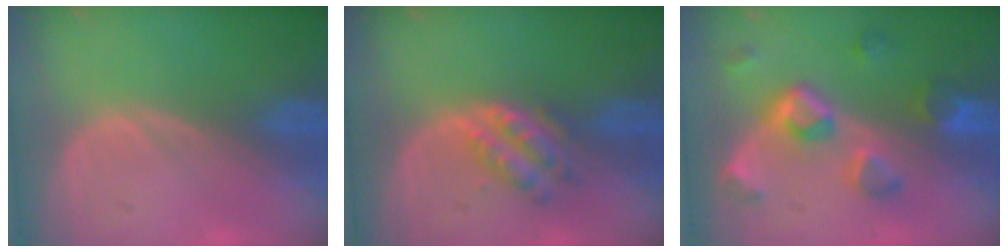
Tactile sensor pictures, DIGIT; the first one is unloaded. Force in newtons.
{"total": 4.7, "press": 4.6, "slide": 1.2}
{"total": 7.8, "press": 7.1, "slide": 3.1}